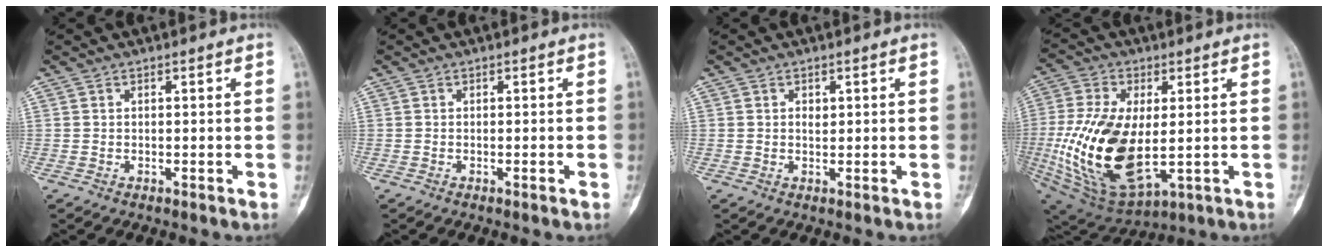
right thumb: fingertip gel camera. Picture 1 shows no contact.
{"total": 0.7, "force": [-0.3, 0.0, 0.6], "torque": [-0.013, -0.001, -0.002]}
{"total": 1.3, "force": [0.4, 0.9, 0.8], "torque": [-0.009, -0.001, 0.007]}
{"total": 21.8, "force": [-1.2, 11.4, 18.6], "torque": [-0.385, -0.019, 0.003]}